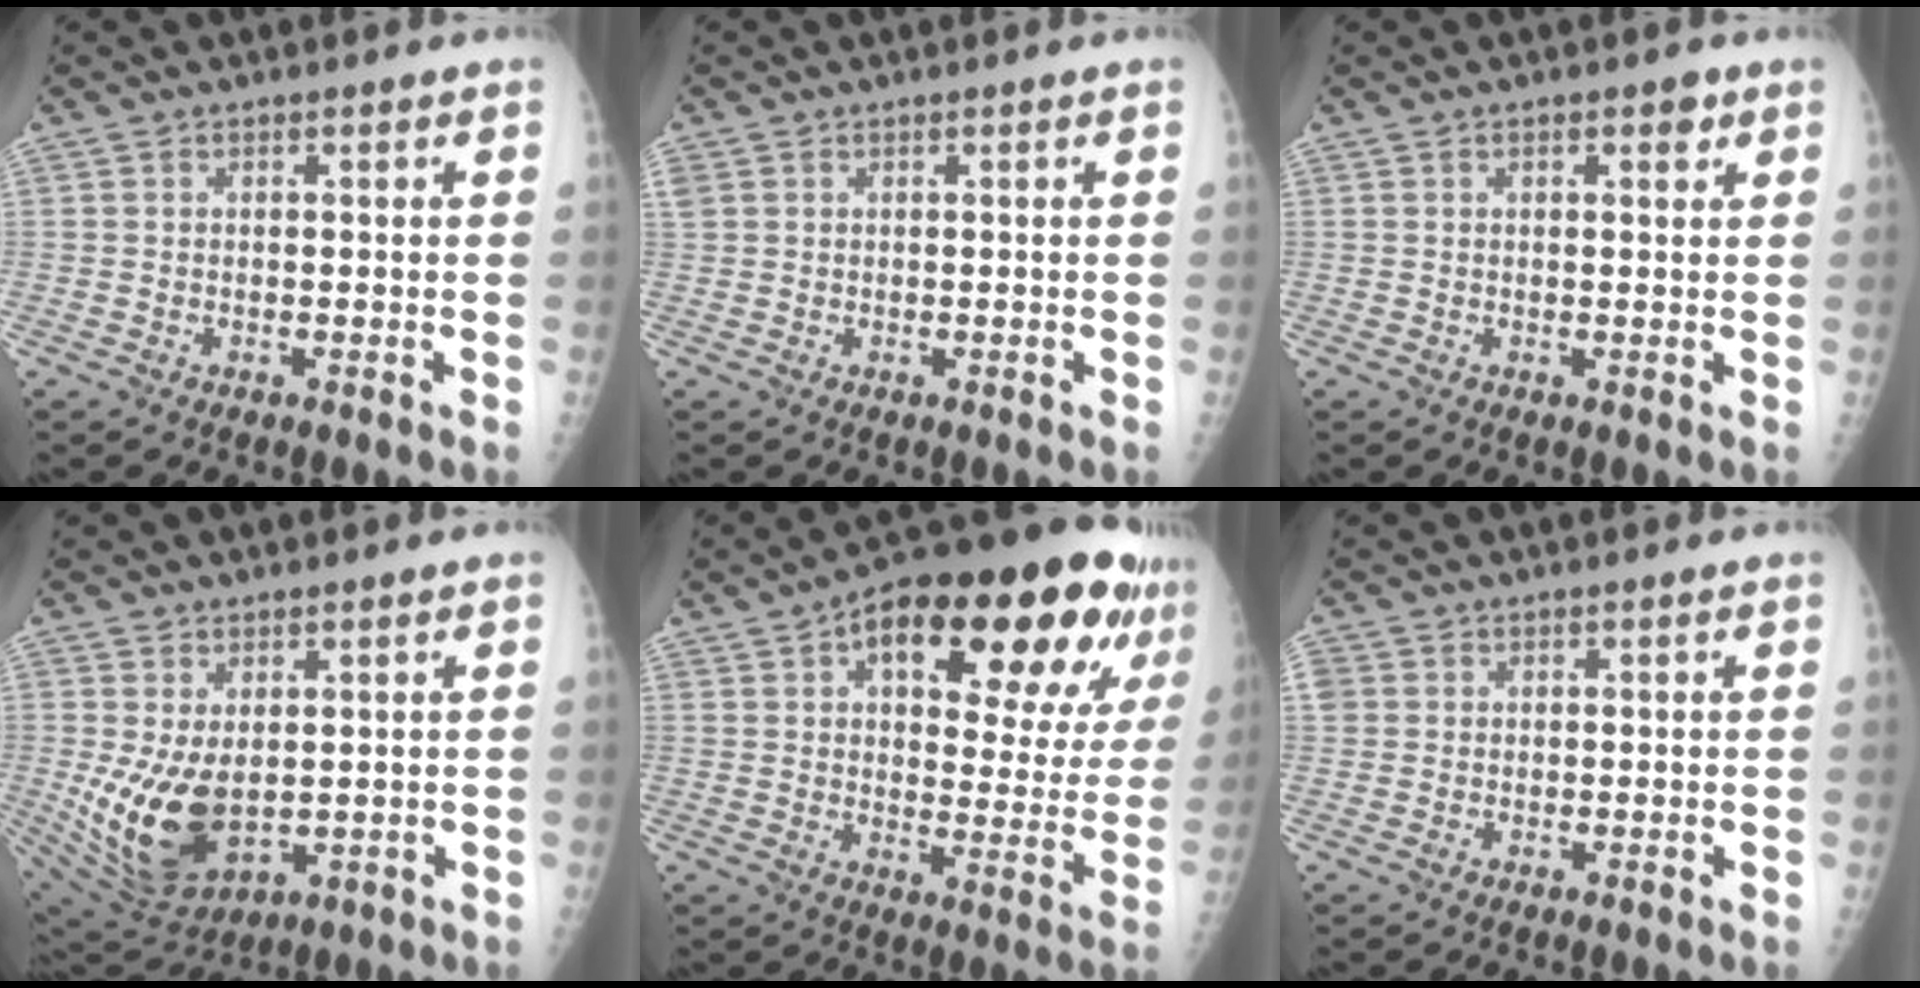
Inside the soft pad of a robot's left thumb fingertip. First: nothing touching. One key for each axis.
{"total": 1.6, "fx": 0.7, "fy": 1.4, "fz": 0.6, "tx": -0.012, "ty": 0.008, "tz": 0.016}
{"total": 2.3, "fx": 1.2, "fy": 1.0, "fz": 1.7, "tx": -0.017, "ty": -0.002, "tz": 0.013}
{"total": 12.1, "fx": -0.1, "fy": 7.4, "fz": 9.6, "tx": -0.171, "ty": -0.019, "tz": 0.025}
{"total": 27.1, "fx": 14.1, "fy": 10.6, "fz": 20.6, "tx": -0.253, "ty": 0.000, "tz": 0.198}
{"total": 1.7, "fx": 0.3, "fy": 1.6, "fz": 0.5, "tx": 0.002, "ty": 0.002, "tz": 0.006}